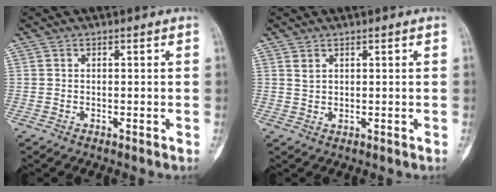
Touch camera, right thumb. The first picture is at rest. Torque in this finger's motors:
{"motor_torque": [-0.29, 0.19, 0.10, 0.26, -0.01]}